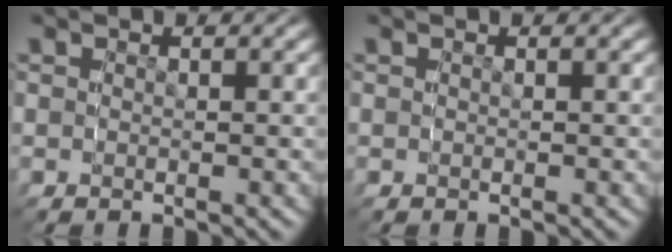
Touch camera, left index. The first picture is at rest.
{"total": 0.0}